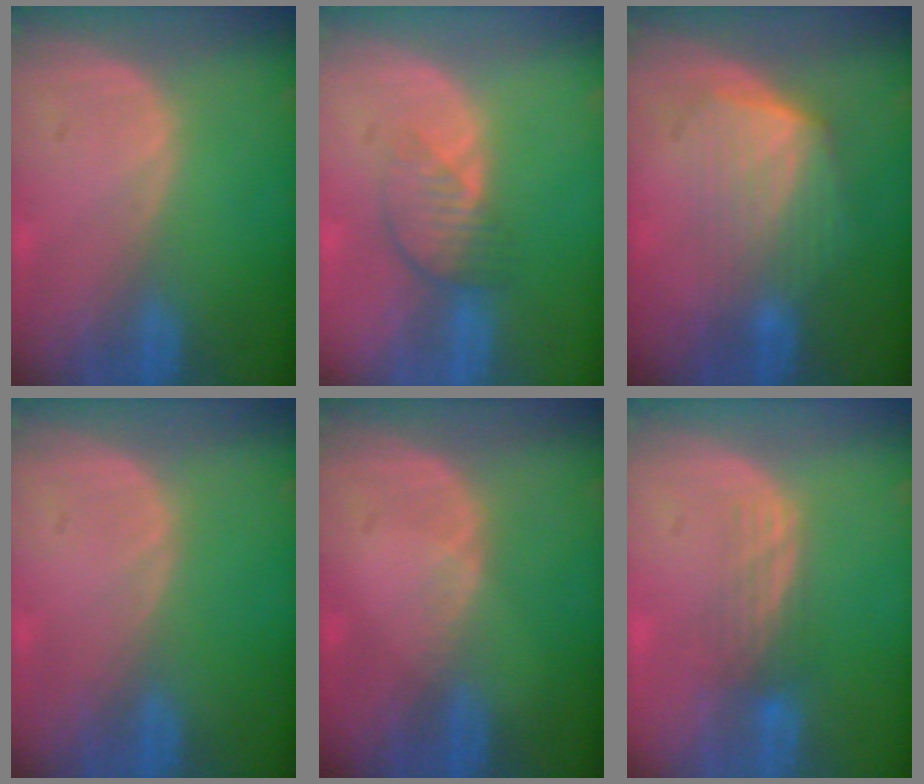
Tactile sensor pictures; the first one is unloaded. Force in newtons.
{"total": 4.0, "press": 3.7, "slide": 1.6}
{"total": 7.2, "press": 6.5, "slide": 3.0}
{"total": 0.0}
{"total": 1.1, "press": 0.8, "slide": 0.8}
{"total": 3.6, "press": 2.9, "slide": 2.2}